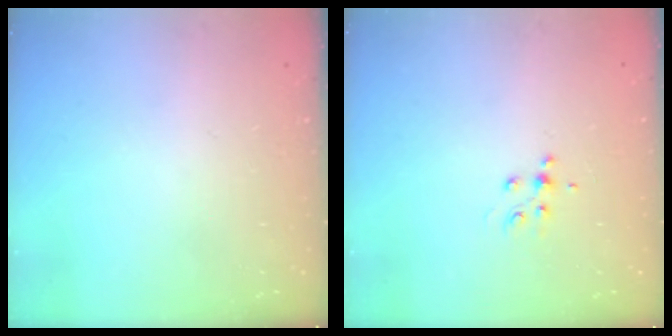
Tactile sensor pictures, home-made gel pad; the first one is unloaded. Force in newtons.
{"total": 5.1, "press": 4.9, "slide": 1.2}